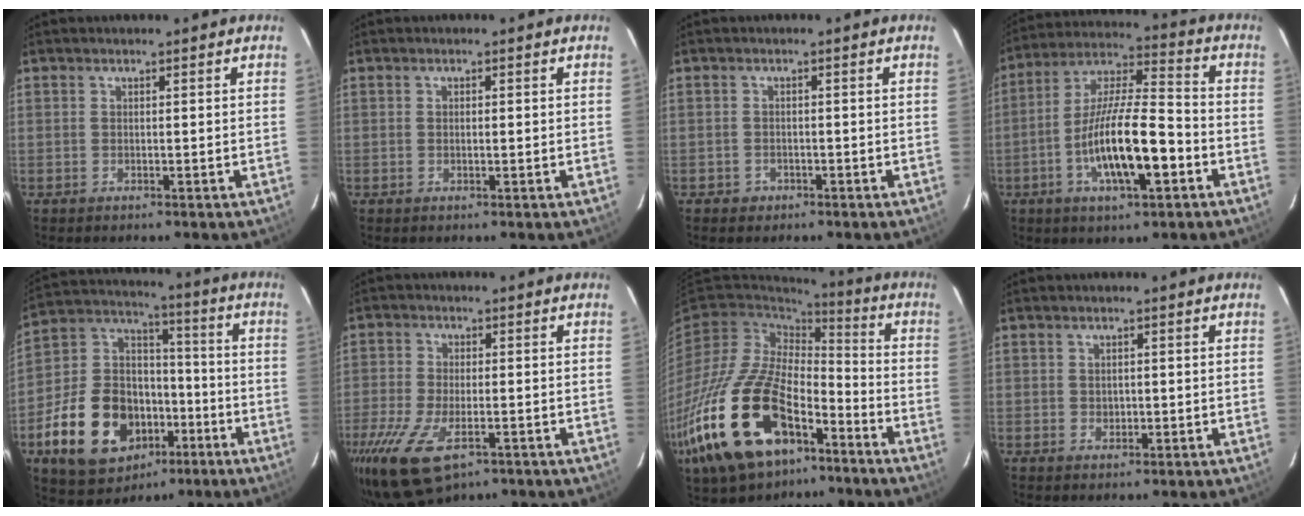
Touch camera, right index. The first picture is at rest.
{"total": 0.7, "force": [0.0, 0.3, 0.7], "torque": [-0.012, 0.003, -0.001]}
{"total": 2.1, "force": [-1.2, 1.7, 0.3], "torque": [-0.011, 0.004, -0.014]}
{"total": 15.8, "force": [-5.4, 4.2, 14.3], "torque": [-0.270, 0.000, -0.097]}
{"total": 21.6, "force": [-9.2, 14.8, 12.7], "torque": [-0.290, 0.034, -0.130]}
{"total": 12.4, "force": [-7.0, 5.4, 8.8], "torque": [-0.203, -0.040, -0.124]}
{"total": 26.0, "force": [-13.2, 13.7, 17.7], "torque": [-0.370, -0.015, -0.225]}
{"total": 1.5, "force": [0.0, 1.3, 0.7], "torque": [-0.010, 0.002, 0.000]}